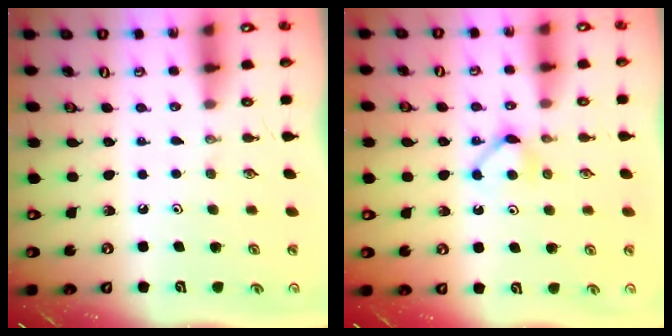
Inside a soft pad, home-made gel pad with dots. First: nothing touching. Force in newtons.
{"total": 5.5, "press": 5.4, "slide": 0.7}